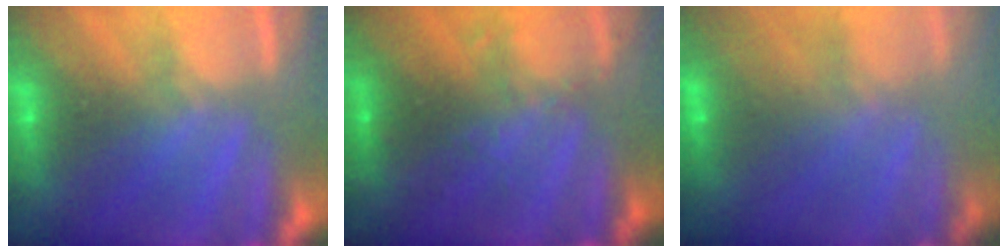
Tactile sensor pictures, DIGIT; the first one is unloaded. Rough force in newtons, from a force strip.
{"total": 3.1}
{"total": 3.9}